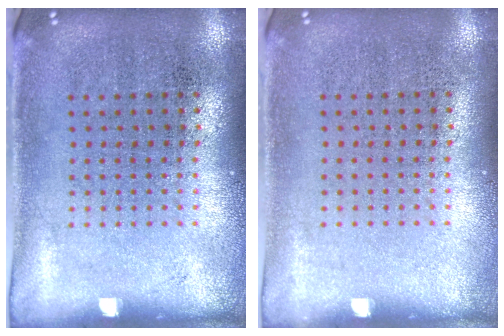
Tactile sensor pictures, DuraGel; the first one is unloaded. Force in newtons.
{"total": 0.0}